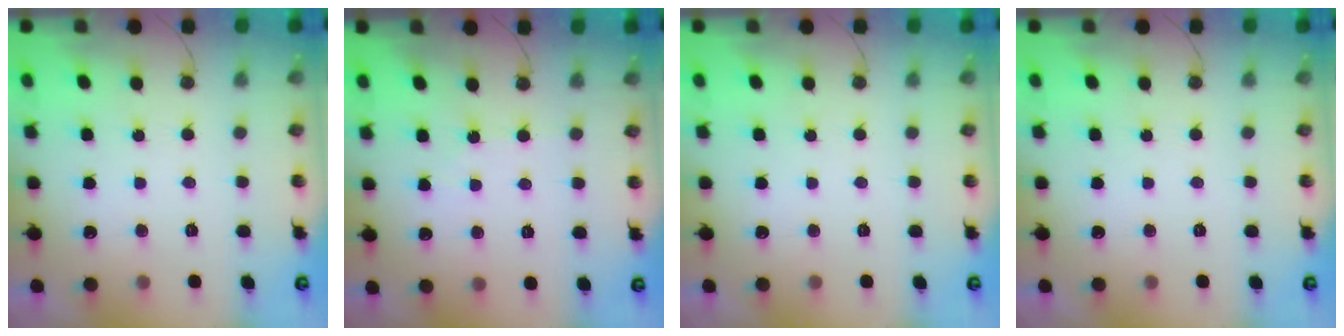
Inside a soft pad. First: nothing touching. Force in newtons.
{"total": 3.4, "press": 3.3, "slide": 0.6}
{"total": 0.0}
{"total": 0.0}